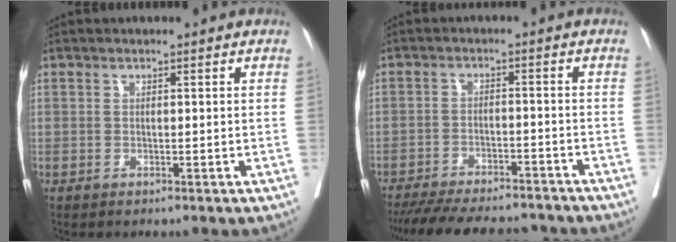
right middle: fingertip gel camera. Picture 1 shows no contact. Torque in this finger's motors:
{"motor_torque": [1.07, -1.07, 0.44, 0.17]}